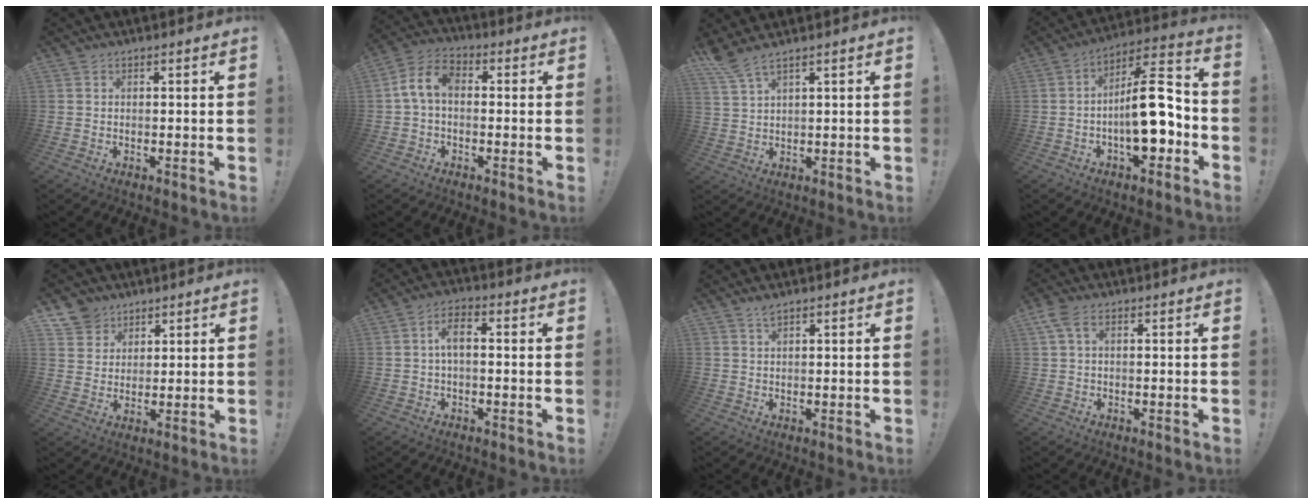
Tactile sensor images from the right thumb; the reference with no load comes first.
{"total": 8.2, "force": [0.0, 5.0, 6.5], "torque": [-0.135, 0.012, 0.005]}
{"total": 4.5, "force": [3.4, 0.0, 2.9], "torque": [-0.068, -0.017, 0.063]}
{"total": 19.1, "force": [-3.4, 7.6, 17.2], "torque": [-0.253, 0.023, -0.049]}
{"total": 7.1, "force": [4.9, 5.1, 0.6], "torque": [-0.009, -0.035, 0.098]}
{"total": 5.0, "force": [-0.1, 2.0, 4.6], "torque": [-0.097, 0.010, -0.001]}
{"total": 1.5, "force": [1.2, 0.0, 0.9], "torque": [-0.018, -0.001, 0.022]}
{"total": 4.0, "force": [1.4, 1.9, 3.2], "torque": [-0.064, 0.006, 0.029]}